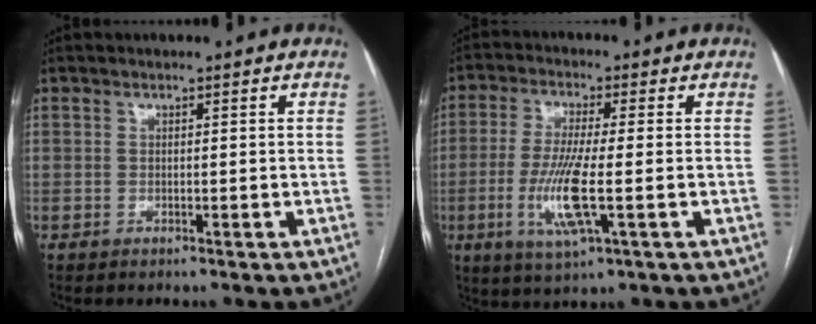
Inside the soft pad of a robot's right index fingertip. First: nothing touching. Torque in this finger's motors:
{"motor_torque": [1.59, -0.35, 0.86, 0.21]}